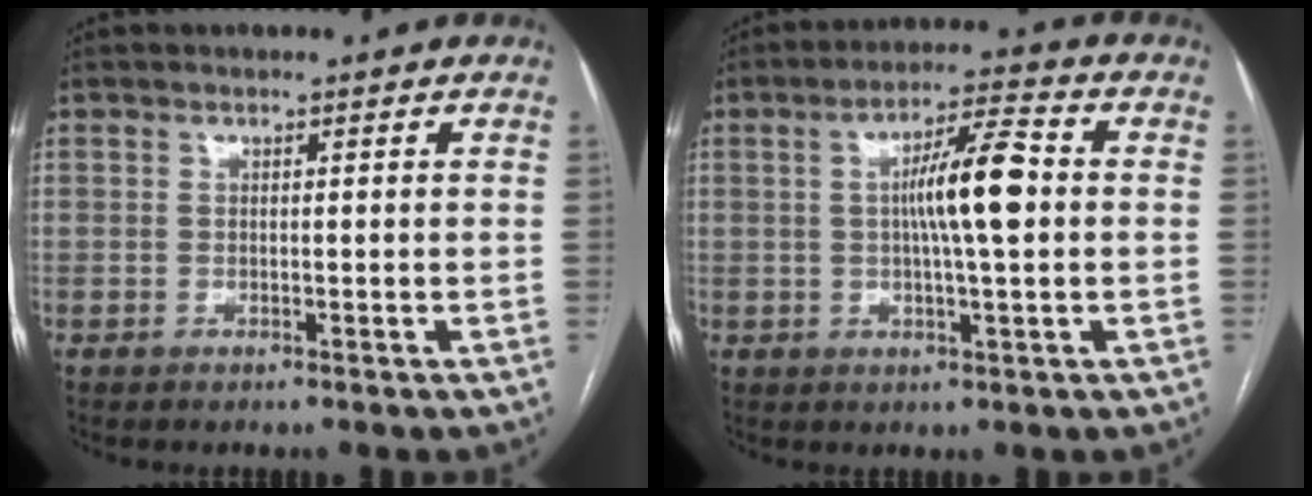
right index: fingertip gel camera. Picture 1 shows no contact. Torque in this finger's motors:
{"motor_torque": [1.00, 0.62, 0.25, 0.15]}